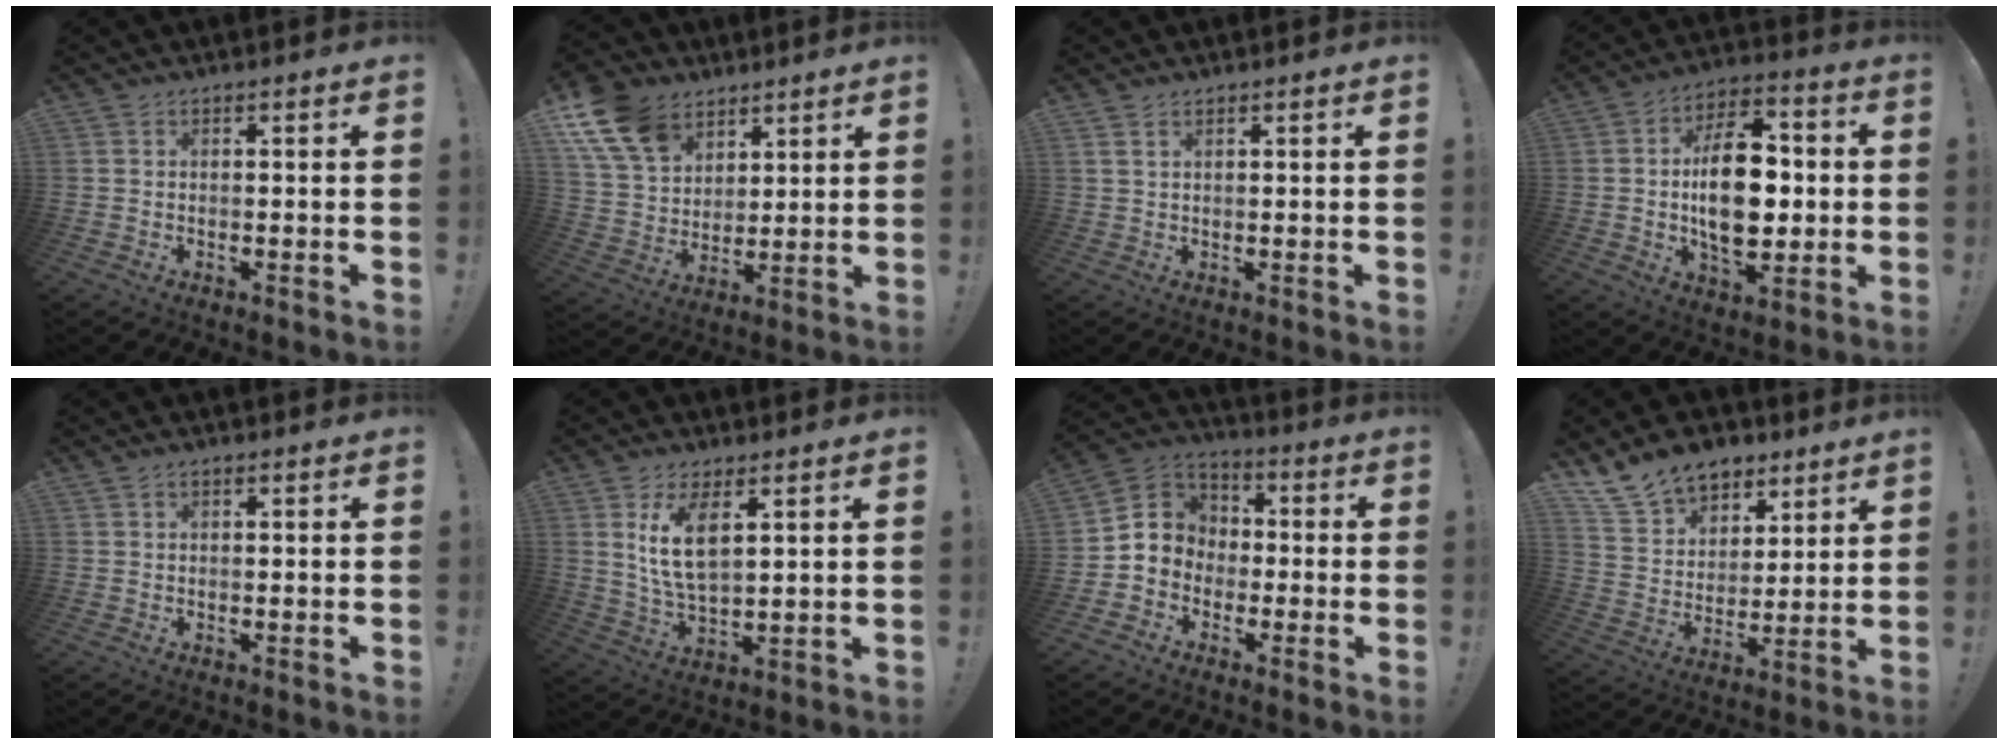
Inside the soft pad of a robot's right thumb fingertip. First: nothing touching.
{"total": 15.1, "force": [9.0, 10.1, 6.9], "torque": [-0.146, -0.044, 0.177]}
{"total": 1.7, "force": [1.0, 0.7, 1.2], "torque": [-0.025, 0.000, 0.019]}
{"total": 19.4, "force": [-0.5, 11.5, 15.6], "torque": [-0.259, 0.006, -0.010]}
{"total": 0.8, "force": [0.5, 0.5, 0.4], "torque": [-0.015, 0.004, 0.011]}
{"total": 9.9, "force": [4.3, 4.3, 7.8], "torque": [-0.155, -0.021, 0.073]}
{"total": 7.6, "force": [-1.9, 7.2, 1.5], "torque": [-0.024, 0.016, -0.025]}
{"total": 14.6, "force": [11.0, 8.7, 4.0], "torque": [-0.078, -0.080, 0.212]}